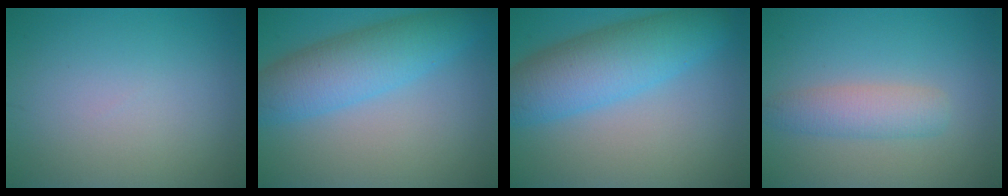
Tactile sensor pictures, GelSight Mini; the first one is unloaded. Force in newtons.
{"total": 6.5, "press": 6.5, "slide": 0.1}
{"total": 7.7, "press": 7.7, "slide": 0.2}
{"total": 3.1, "press": 3.1, "slide": 0.2}